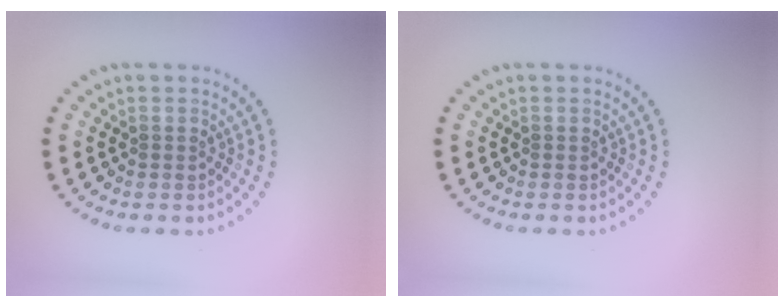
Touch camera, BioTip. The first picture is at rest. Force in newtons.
{"total": 0.0}